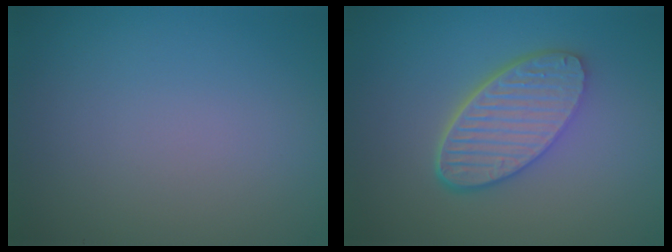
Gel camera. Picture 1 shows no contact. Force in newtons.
{"total": 6.1, "press": 4.5, "slide": 4.1}